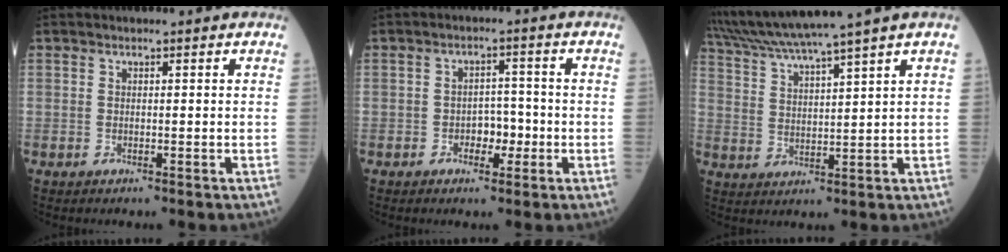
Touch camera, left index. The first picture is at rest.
{"total": 3.6, "force": [-1.3, 2.1, 2.5], "torque": [-0.031, 0.005, -0.024]}
{"total": 11.0, "force": [9.4, -2.4, 5.3], "torque": [-0.097, 0.015, 0.167]}